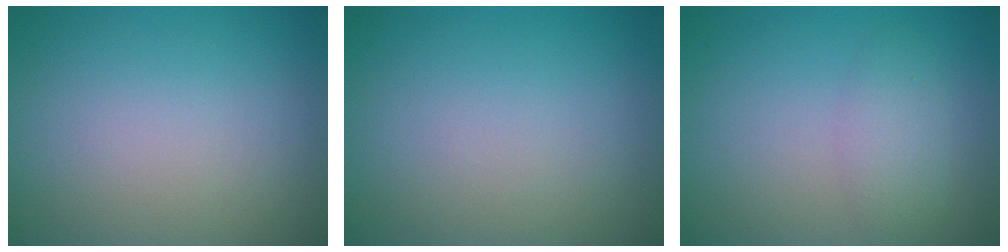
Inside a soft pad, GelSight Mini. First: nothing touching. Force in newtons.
{"total": 0.0}
{"total": 2.2, "press": 2.2, "slide": 0.1}